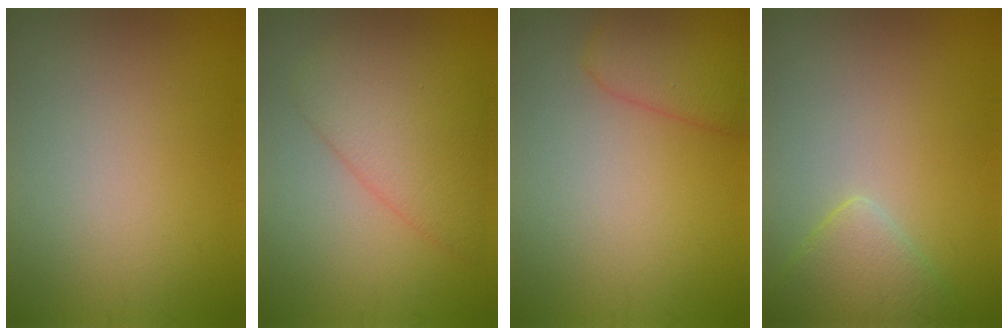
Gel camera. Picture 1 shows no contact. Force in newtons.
{"total": 5.9, "press": 5.9, "slide": 0.4}
{"total": 4.2, "press": 4.2, "slide": 0.3}
{"total": 3.1, "press": 3.1, "slide": 0.0}